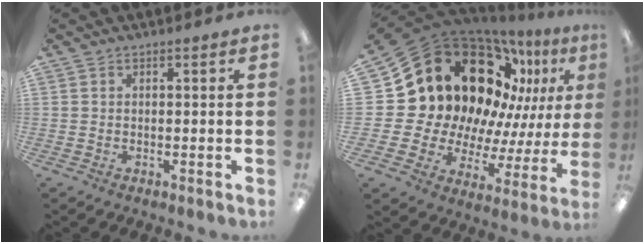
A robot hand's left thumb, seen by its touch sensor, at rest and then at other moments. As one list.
[{"total": 26.8, "force": [12.4, 18.3, 15.1], "torque": [-0.265, -0.100, 0.258]}]